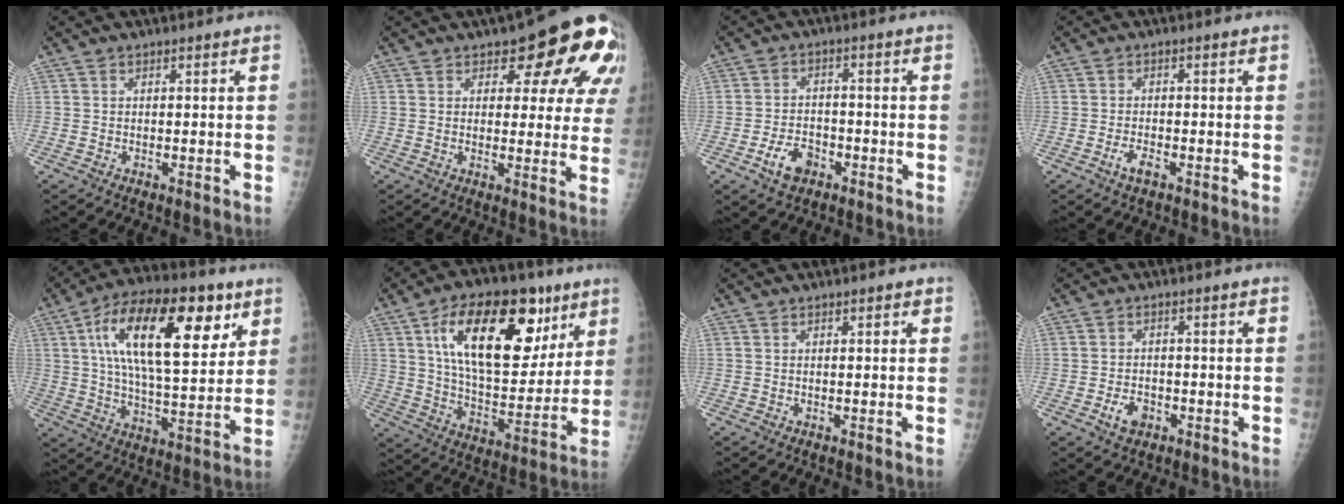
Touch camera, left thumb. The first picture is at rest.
{"total": 11.6, "force": [3.5, 6.6, 8.9], "torque": [-0.046, -0.001, 0.030]}
{"total": 5.9, "force": [-3.1, 3.9, 3.2], "torque": [-0.046, 0.022, -0.052]}
{"total": 2.5, "force": [-1.4, 0.9, 1.8], "torque": [-0.038, 0.008, -0.028]}
{"total": 23.7, "force": [9.1, 10.3, 19.3], "torque": [-0.294, -0.014, 0.146]}
{"total": 24.8, "force": [10.5, 12.4, 18.8], "torque": [-0.257, -0.028, 0.174]}
{"total": 0.7, "force": [0.4, 0.3, 0.5], "torque": [-0.004, 0.000, 0.003]}
{"total": 3.6, "force": [-1.7, 2.4, 2.1], "torque": [-0.028, 0.008, -0.027]}